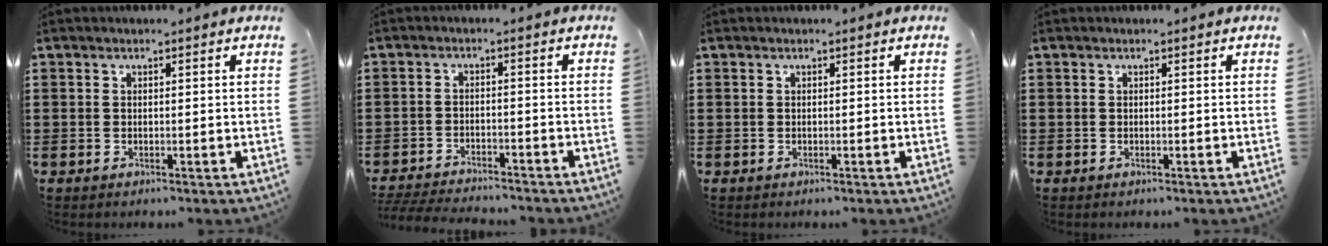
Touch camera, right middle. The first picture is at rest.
{"total": 3.9, "force": [-3.9, 0.2, 0.6], "torque": [-0.019, -0.005, -0.082]}
{"total": 0.0}
{"total": 0.0}